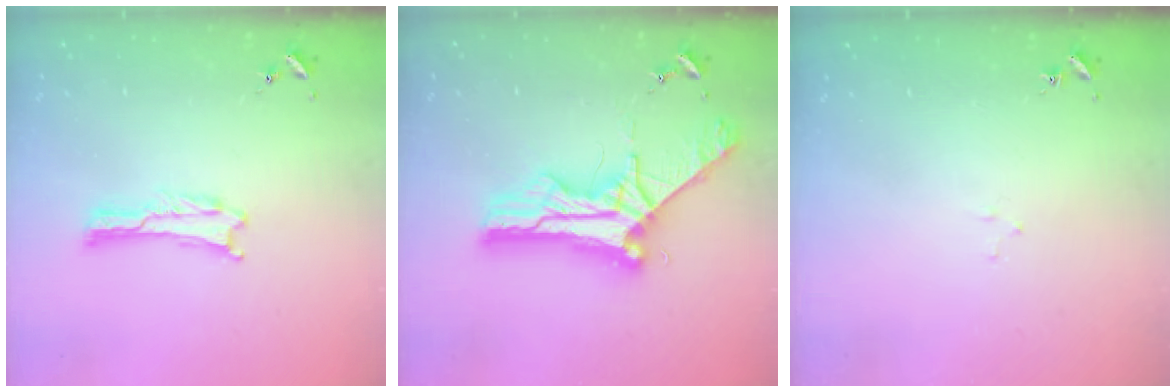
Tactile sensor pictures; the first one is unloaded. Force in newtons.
{"total": 10.7, "press": 10.7, "slide": 0.9}
{"total": 1.6, "press": 1.6, "slide": 0.1}